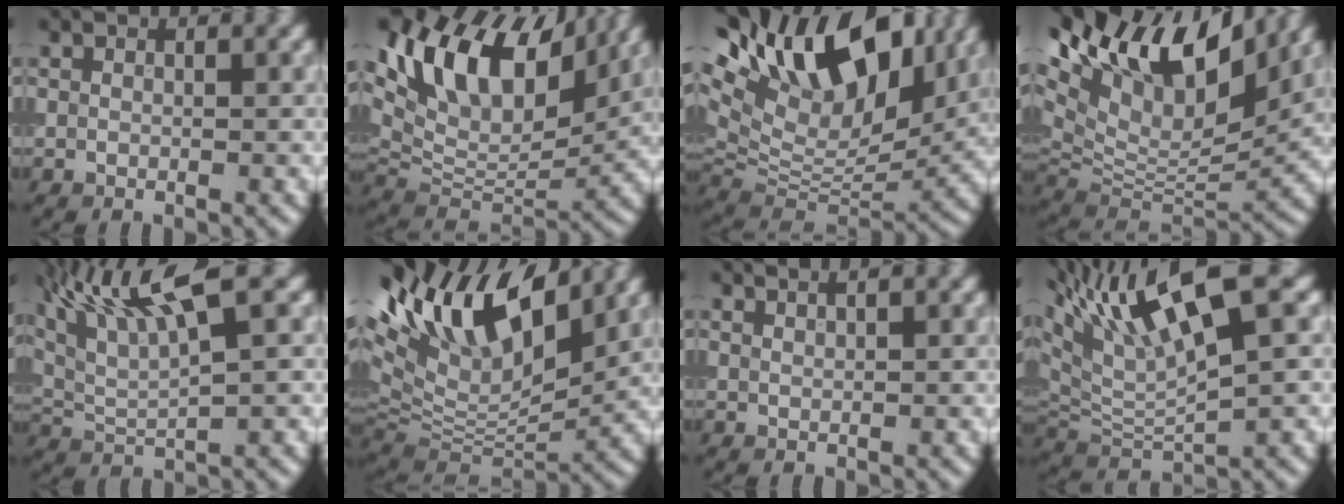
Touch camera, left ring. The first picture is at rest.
{"total": 12.2, "force": [6.8, 6.2, 8.0], "torque": [-0.152, 0.021, 0.123]}
{"total": 14.9, "force": [8.3, 7.4, 9.9], "torque": [-0.199, 0.048, 0.146]}
{"total": 13.3, "force": [8.4, 5.4, 8.8], "torque": [-0.174, 0.039, 0.152]}
{"total": 9.3, "force": [5.3, 1.9, 7.4], "torque": [-0.143, 0.024, 0.098]}
{"total": 12.1, "force": [6.8, 5.4, 8.5], "torque": [-0.171, 0.029, 0.124]}
{"total": 1.9, "force": [1.4, 0.7, 1.1], "torque": [0.004, 0.008, 0.001]}
{"total": 10.5, "force": [5.4, 2.4, 8.7], "torque": [-0.168, 0.020, 0.100]}